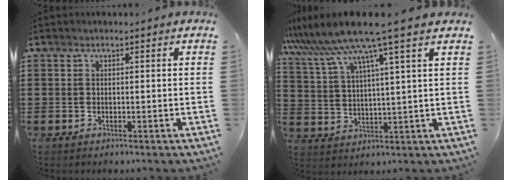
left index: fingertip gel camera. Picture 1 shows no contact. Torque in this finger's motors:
{"motor_torque": [2.14, 0.00, 0.54, 0.21]}